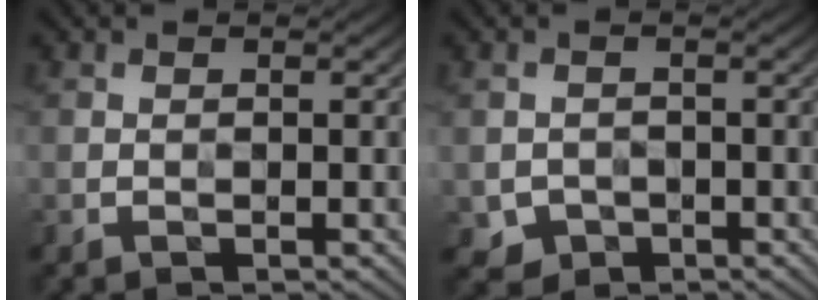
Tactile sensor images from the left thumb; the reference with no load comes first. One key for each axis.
{"total": 2.3, "fx": -1.1, "fy": 1.9, "fz": 0.7, "tx": -0.012, "ty": -0.008, "tz": -0.020}